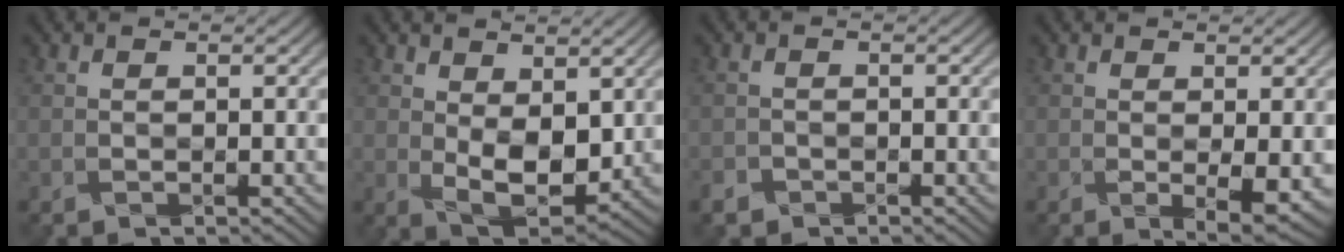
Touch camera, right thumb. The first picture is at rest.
{"total": 5.9, "force": [1.2, 3.4, 4.7], "torque": [-0.097, -0.015, 0.033]}
{"total": 1.5, "force": [-1.4, 0.4, -0.4], "torque": [0.001, -0.010, -0.022]}
{"total": 3.0, "force": [-0.1, 0.6, 3.0], "torque": [-0.054, -0.011, 0.008]}